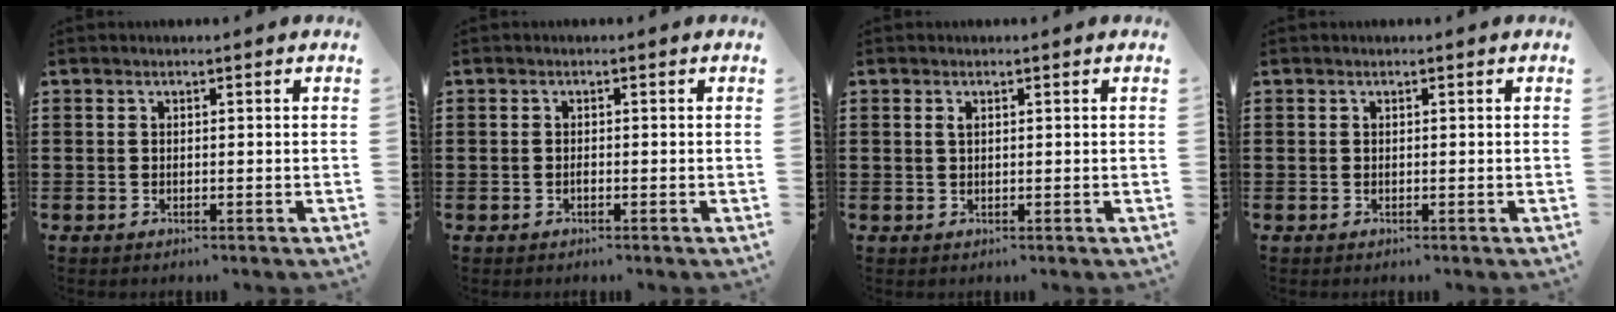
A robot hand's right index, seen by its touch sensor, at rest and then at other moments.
{"total": 0.6, "force": [-0.3, 0.3, 0.4], "torque": [-0.009, -0.002, -0.006]}
{"total": 0.9, "force": [0.3, 0.3, 0.7], "torque": [-0.016, 0.002, 0.005]}
{"total": 0.0}